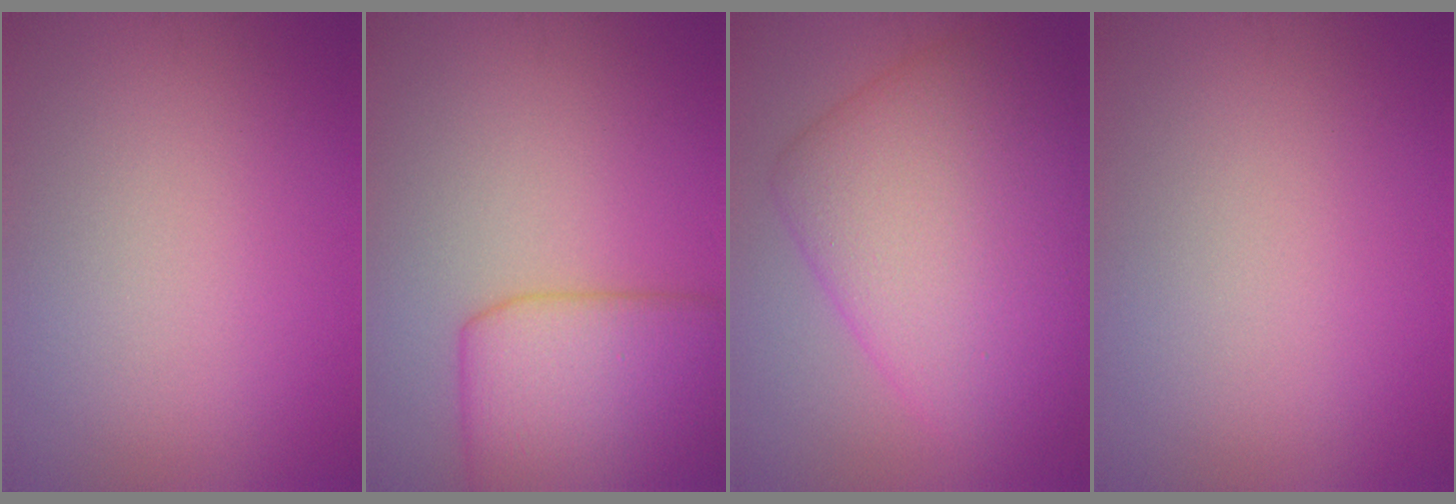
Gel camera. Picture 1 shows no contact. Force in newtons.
{"total": 7.8, "press": 7.8, "slide": 0.3}
{"total": 10.8, "press": 10.8, "slide": 0.1}
{"total": 0.0}